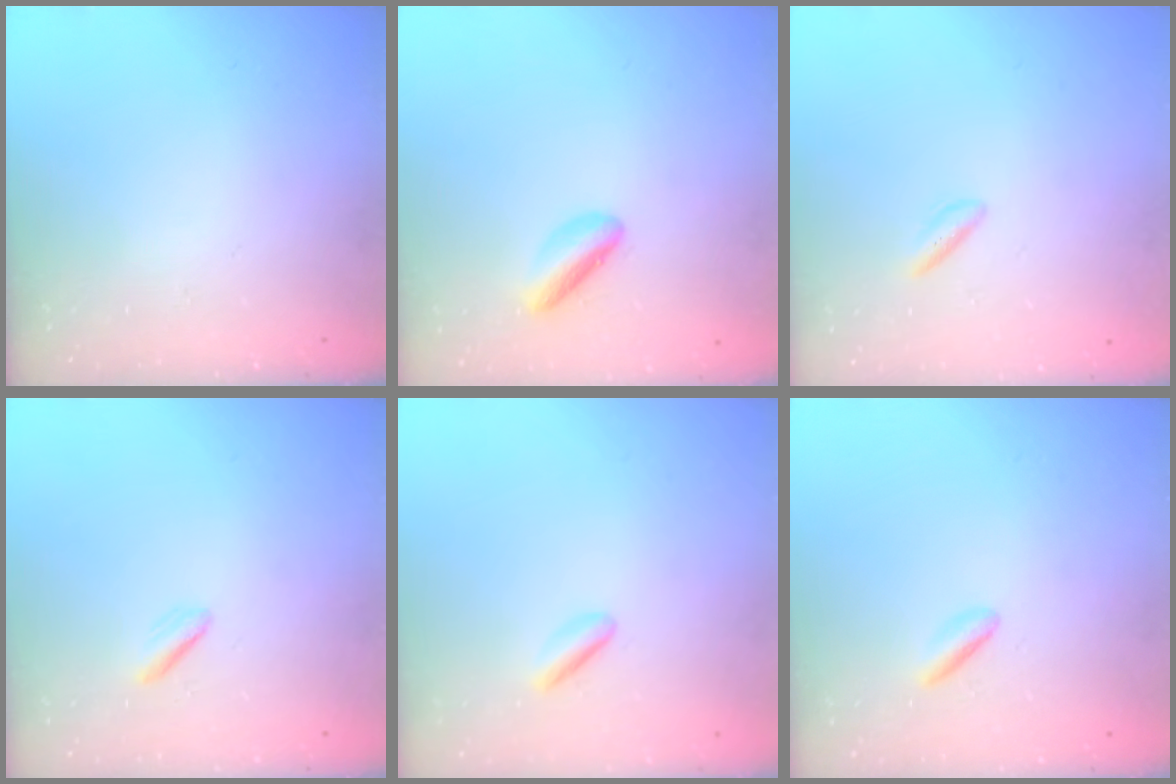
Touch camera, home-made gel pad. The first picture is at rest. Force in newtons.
{"total": 4.8, "press": 4.8, "slide": 0.5}
{"total": 2.5, "press": 2.1, "slide": 1.2}
{"total": 2.0, "press": 2.0, "slide": 0.6}
{"total": 2.8, "press": 2.6, "slide": 1.2}
{"total": 1.5, "press": 1.3, "slide": 0.8}